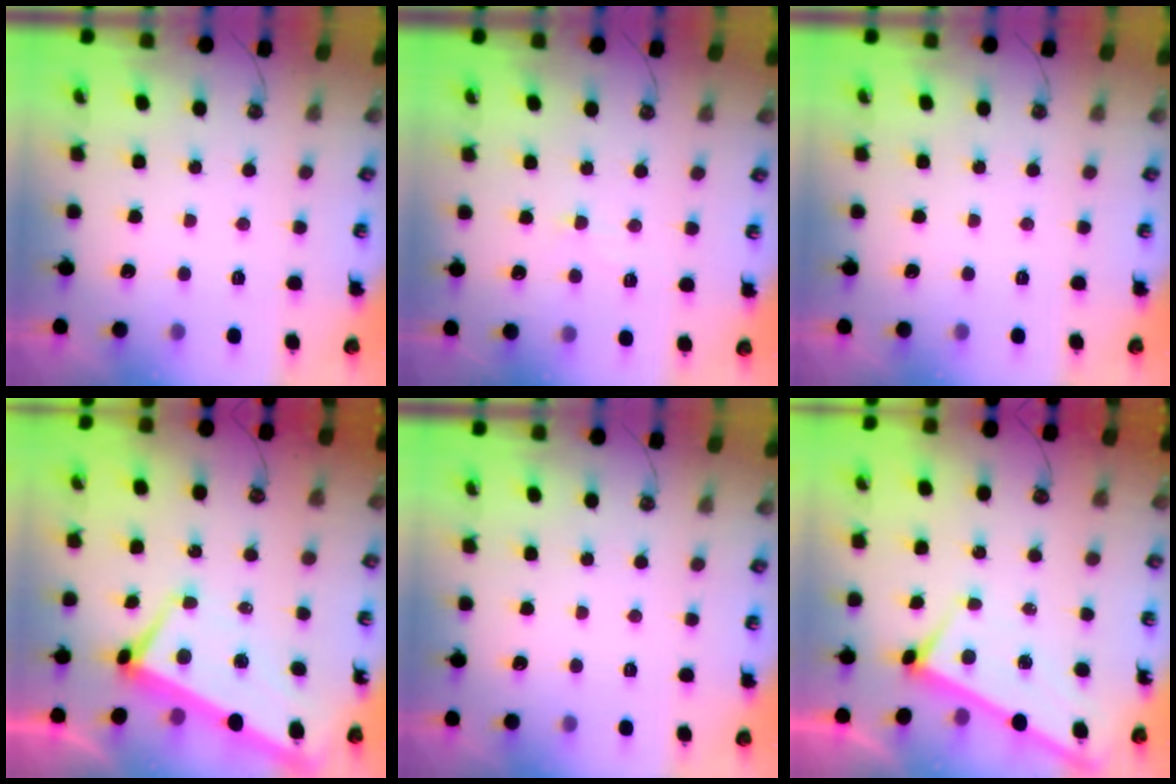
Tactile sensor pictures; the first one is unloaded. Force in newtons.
{"total": 2.0, "press": 2.0, "slide": 0.2}
{"total": 0.0}
{"total": 1.6, "press": 0.8, "slide": 1.4}
{"total": 0.0}
{"total": 2.7, "press": 2.7, "slide": 0.3}